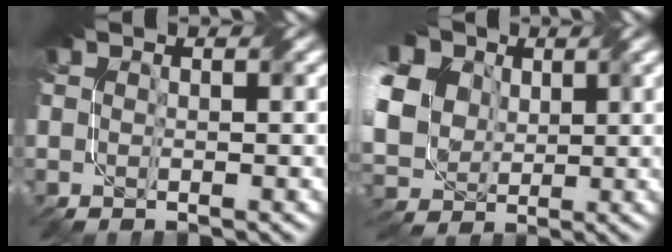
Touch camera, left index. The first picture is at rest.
{"total": 15.5, "force": [5.1, 12.5, 7.7], "torque": [-0.198, 0.028, 0.072]}